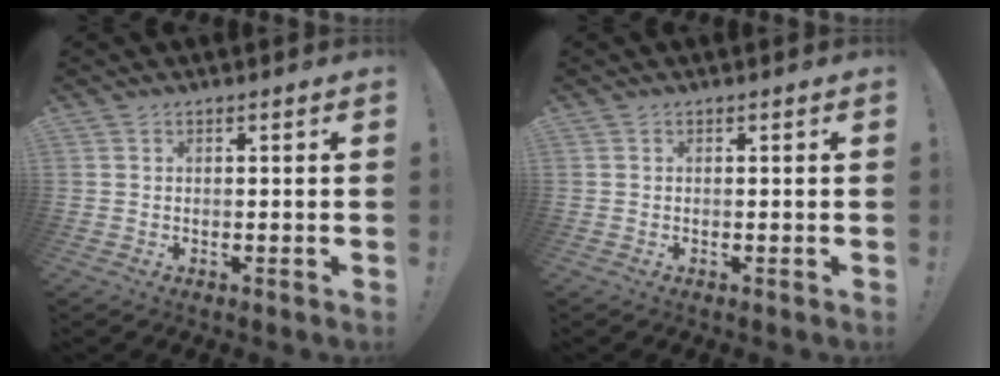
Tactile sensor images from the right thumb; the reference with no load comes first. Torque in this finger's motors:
{"motor_torque": [0.32, -0.13, 0.06, -0.14, 0.03]}